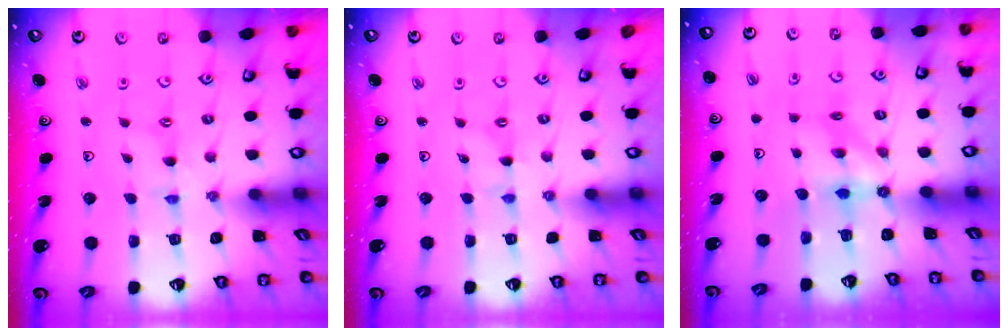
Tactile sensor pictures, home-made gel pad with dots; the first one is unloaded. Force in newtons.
{"total": 0.0}
{"total": 5.5, "press": 5.5, "slide": 0.1}